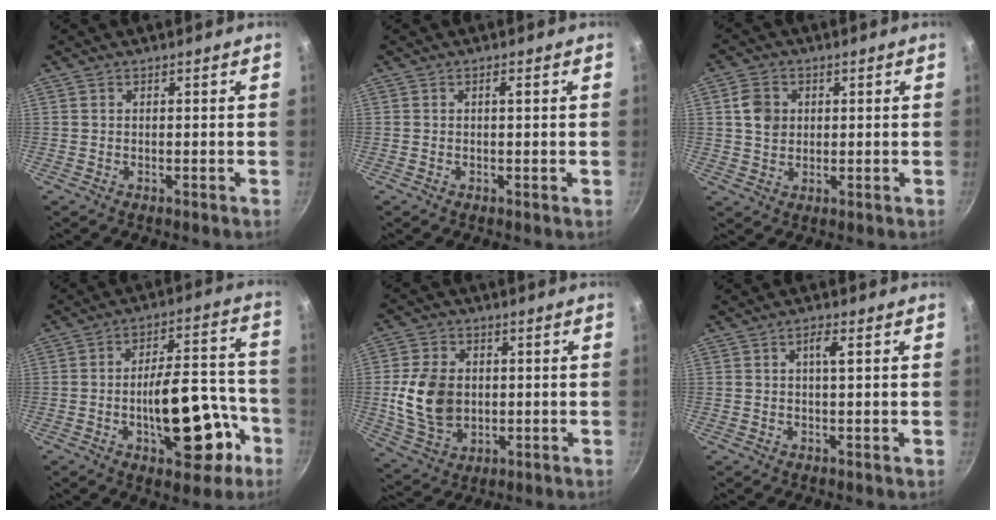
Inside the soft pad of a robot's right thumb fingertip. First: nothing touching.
{"total": 1.4, "force": [0.3, 0.2, 1.3], "torque": [-0.026, 0.002, 0.004]}
{"total": 5.6, "force": [1.1, 4.6, 3.0], "torque": [-0.038, 0.003, 0.019]}
{"total": 17.9, "force": [-6.3, 8.2, 14.6], "torque": [-0.165, 0.057, -0.081]}
{"total": 12.5, "force": [0.1, 9.2, 8.4], "torque": [-0.141, -0.003, 0.009]}
{"total": 2.9, "force": [0.7, 0.5, 2.7], "torque": [-0.052, 0.003, 0.010]}